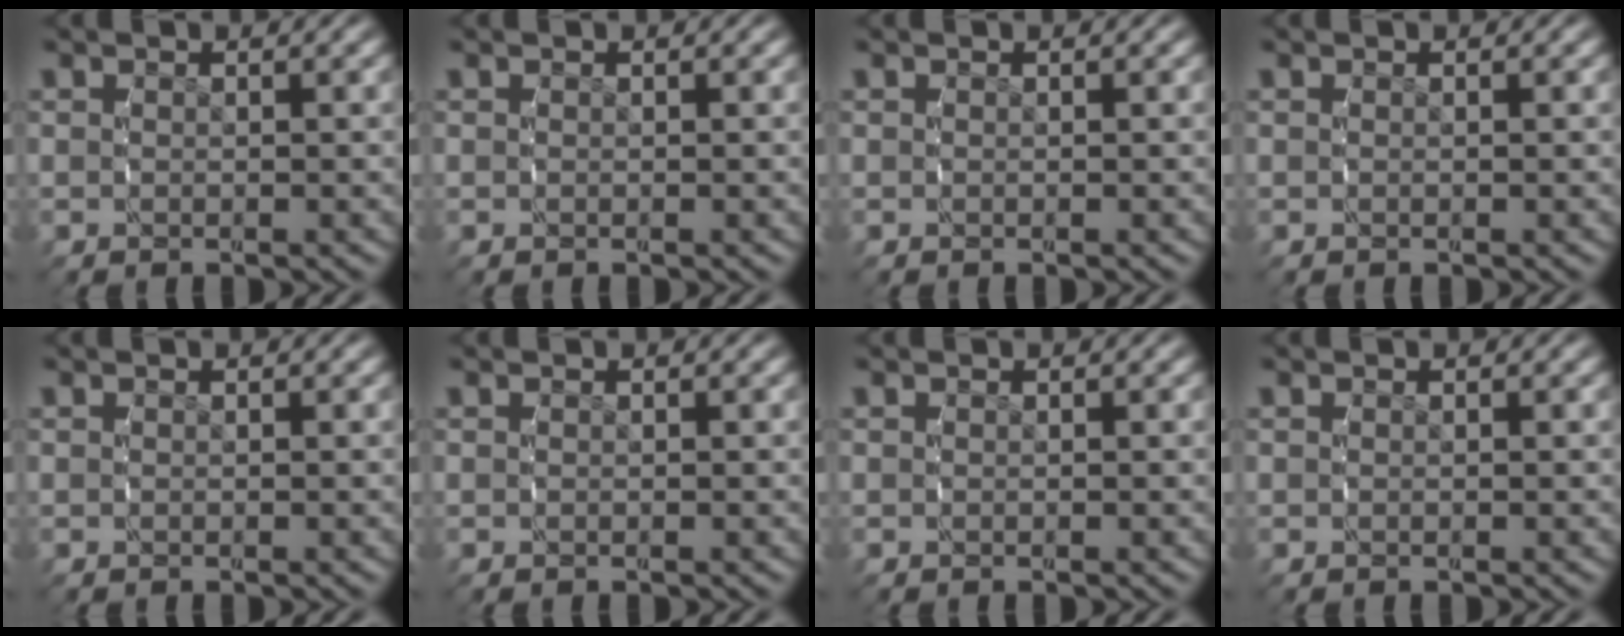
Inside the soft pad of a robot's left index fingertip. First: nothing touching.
{"total": 0.0}
{"total": 0.0}
{"total": 0.0}
{"total": 0.0}
{"total": 0.0}
{"total": 0.0}
{"total": 0.0}